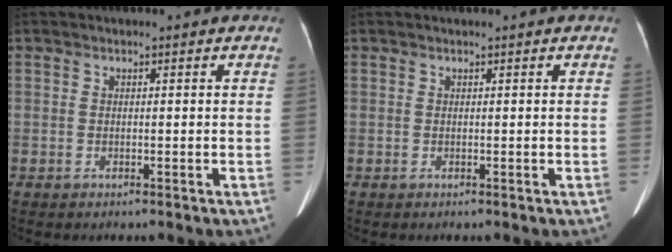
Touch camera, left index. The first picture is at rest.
{"total": 0.0}